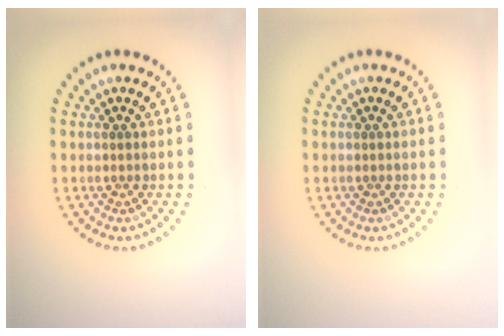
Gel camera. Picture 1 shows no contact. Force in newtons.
{"total": 0.0}